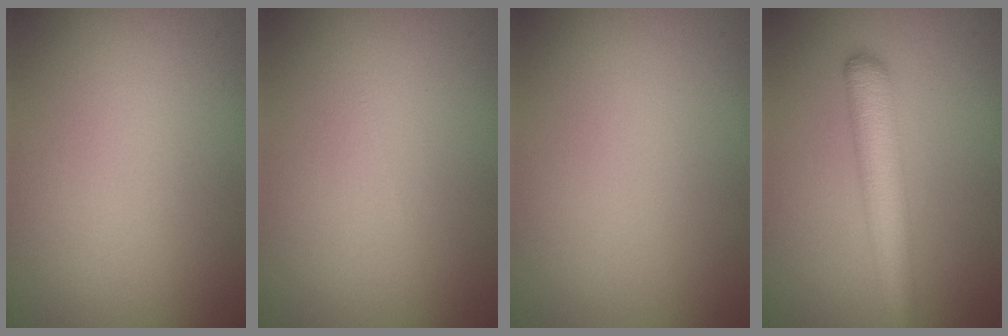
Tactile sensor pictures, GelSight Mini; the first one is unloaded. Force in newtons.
{"total": 0.0}
{"total": 0.0}
{"total": 5.1, "press": 5.1, "slide": 0.1}